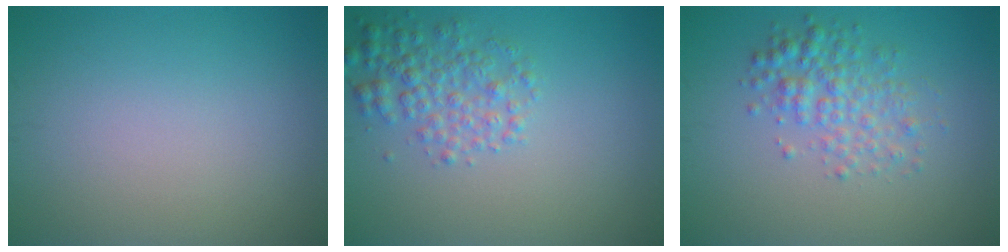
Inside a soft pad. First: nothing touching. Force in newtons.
{"total": 3.2, "press": 3.2, "slide": 0.1}
{"total": 3.3, "press": 3.3, "slide": 0.1}